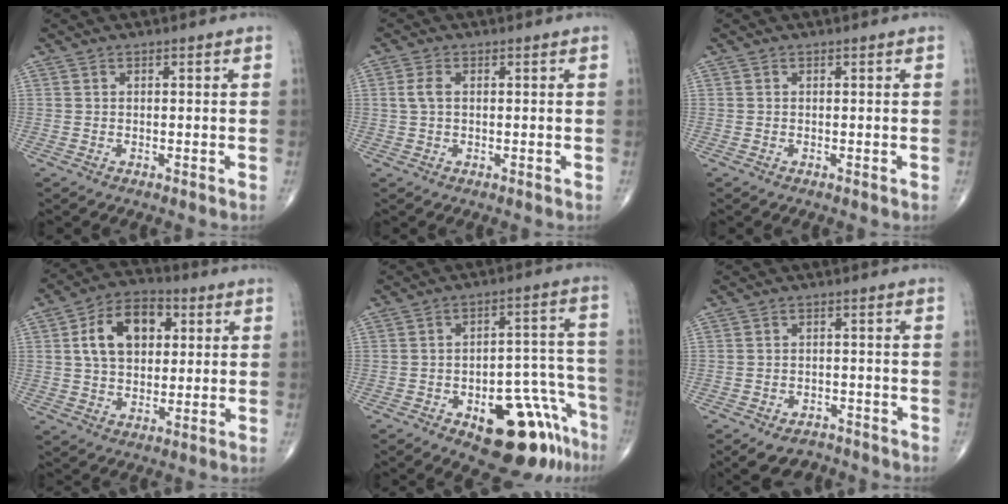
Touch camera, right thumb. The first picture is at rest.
{"total": 2.6, "force": [0.3, 1.5, 2.1], "torque": [-0.051, 0.007, 0.005]}
{"total": 0.0}
{"total": 12.7, "force": [3.0, 8.4, 9.1], "torque": [-0.131, 0.010, 0.044]}
{"total": 17.0, "force": [-9.6, 7.2, 12.0], "torque": [-0.097, 0.086, -0.124]}
{"total": 6.5, "force": [-5.1, 3.7, 1.8], "torque": [-0.015, 0.024, -0.075]}